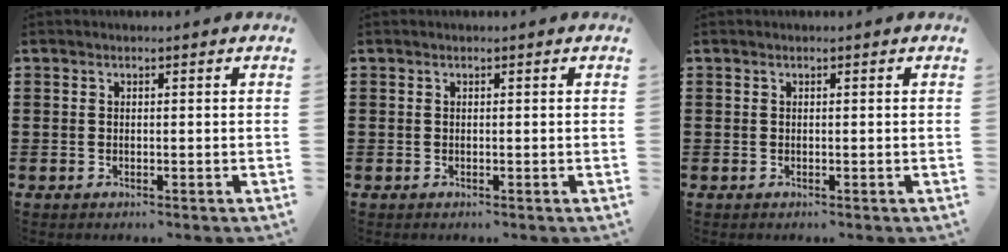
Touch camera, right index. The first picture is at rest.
{"total": 0.0}
{"total": 0.0}